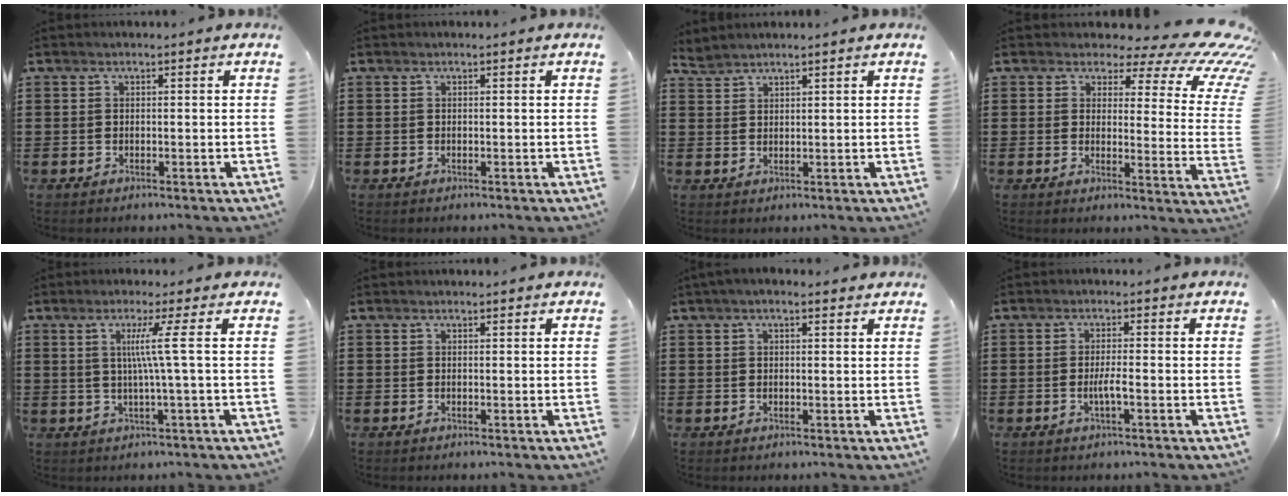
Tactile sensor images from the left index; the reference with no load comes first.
{"total": 0.0}
{"total": 1.8, "force": [1.8, 0.0, 0.0], "torque": [-0.007, -0.002, 0.038]}
{"total": 6.9, "force": [4.4, 3.0, 4.4], "torque": [-0.077, -0.026, 0.076]}
{"total": 8.2, "force": [1.4, -1.6, 7.9], "torque": [-0.152, -0.002, 0.009]}
{"total": 0.0}
{"total": 1.5, "force": [0.9, 0.4, 1.1], "torque": [-0.022, 0.005, 0.015]}
{"total": 2.4, "force": [-0.7, 0.3, 2.3], "torque": [-0.048, -0.002, -0.014]}